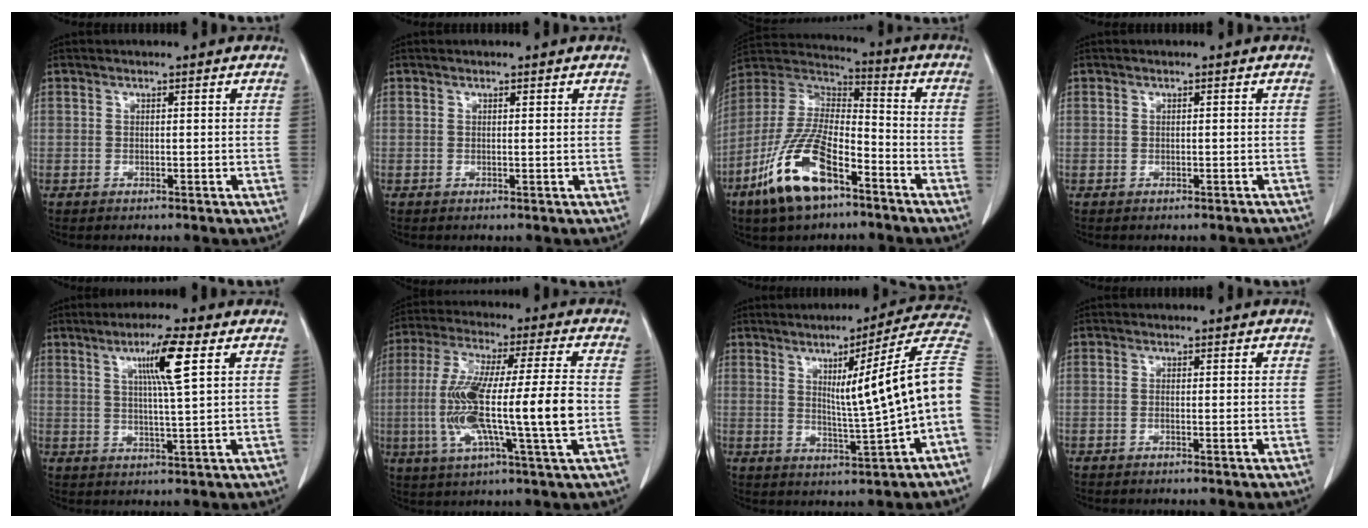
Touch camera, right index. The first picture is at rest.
{"total": 0.0}
{"total": 16.2, "force": [-8.9, 5.6, 12.3], "torque": [-0.260, -0.007, -0.165]}
{"total": 1.0, "force": [-0.8, 0.6, 0.1], "torque": [0.004, 0.005, -0.012]}
{"total": 7.4, "force": [2.9, -0.6, 6.8], "torque": [-0.119, 0.001, 0.051]}
{"total": 17.4, "force": [-2.0, 0.9, 17.3], "torque": [-0.332, 0.002, -0.040]}
{"total": 13.9, "force": [0.4, -1.5, 13.8], "torque": [-0.179, 0.007, 0.003]}
{"total": 0.9, "force": [-0.2, 0.1, 0.8], "torque": [-0.014, -0.001, -0.001]}